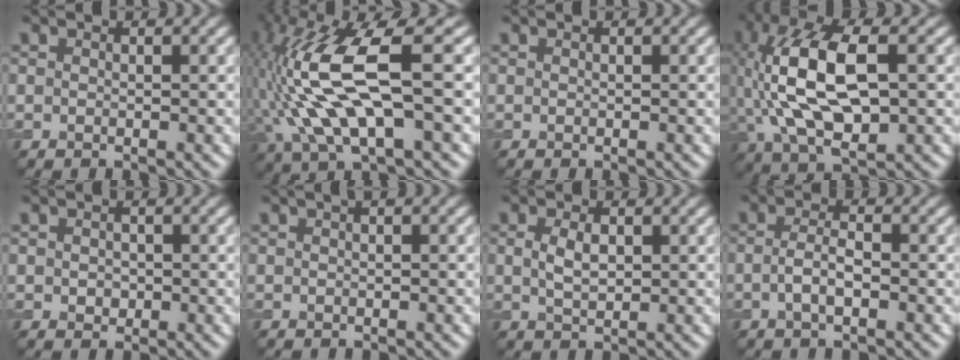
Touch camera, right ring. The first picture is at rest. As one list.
[{"total": 11.6, "force": [0.6, 4.0, 10.9], "torque": [-0.224, 0.012, 0.011]}, {"total": 0.0}, {"total": 12.1, "force": [0.9, 6.1, 10.4], "torque": [-0.216, 0.011, 0.014]}, {"total": 1.0, "force": [0.0, 0.9, 0.5], "torque": [-0.009, -0.003, -0.002]}, {"total": 0.7, "force": [0.3, 0.1, 0.6], "torque": [-0.009, 0.008, 0.006]}, {"total": 2.1, "force": [0.4, 1.2, 1.7], "torque": [-0.043, -0.001, 0.011]}, {"total": 2.1, "force": [-0.6, 0.7, 1.9], "torque": [-0.039, 0.000, -0.015]}]